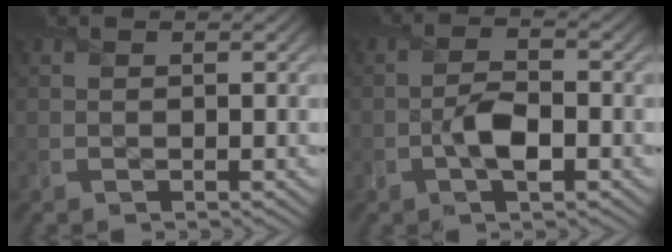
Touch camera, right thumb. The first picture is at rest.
{"total": 4.0, "force": [-1.7, 1.8, 3.1], "torque": [-0.062, -0.004, -0.037]}